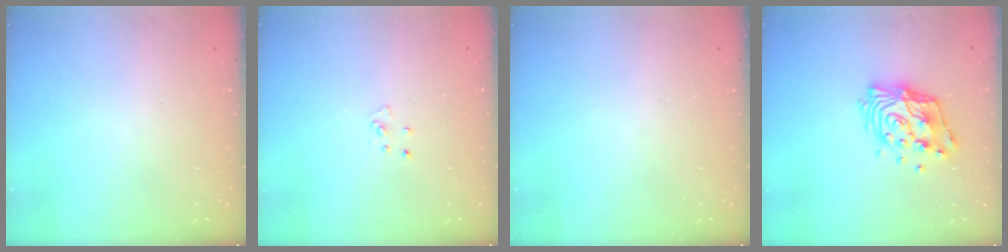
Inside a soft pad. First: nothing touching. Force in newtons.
{"total": 3.1, "press": 3.1, "slide": 0.2}
{"total": 0.0}
{"total": 13.7, "press": 13.6, "slide": 1.5}